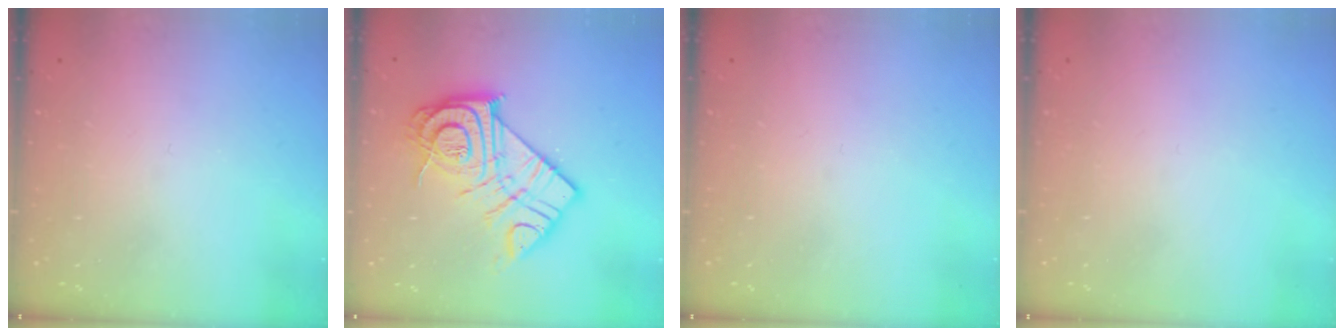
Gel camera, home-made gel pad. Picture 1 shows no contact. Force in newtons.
{"total": 19.5, "press": 19.4, "slide": 1.8}
{"total": 0.0}
{"total": 1.5, "press": 1.5, "slide": 0.1}